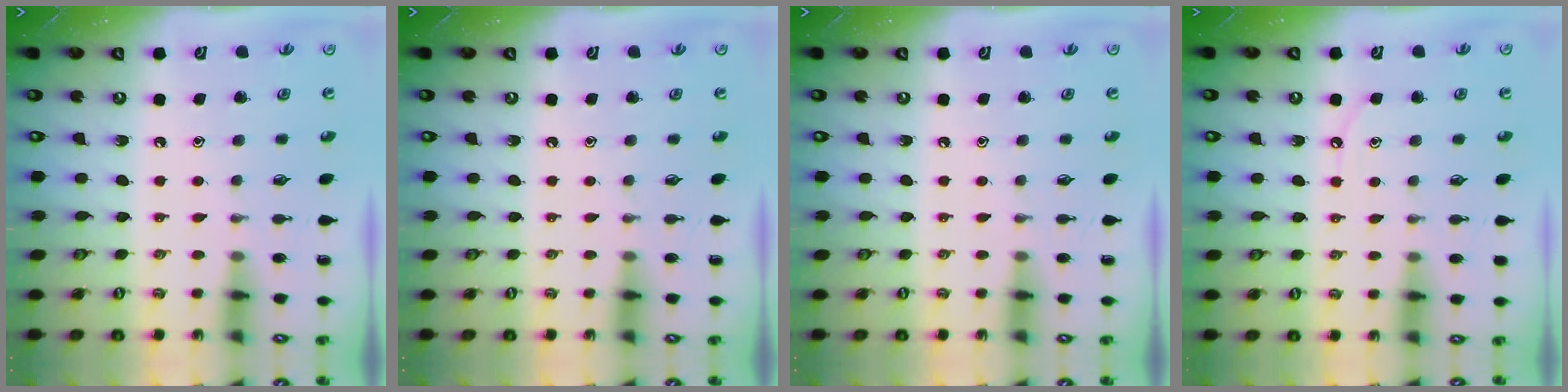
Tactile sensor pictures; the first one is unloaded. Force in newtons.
{"total": 0.0}
{"total": 0.0}
{"total": 4.5, "press": 4.4, "slide": 0.6}